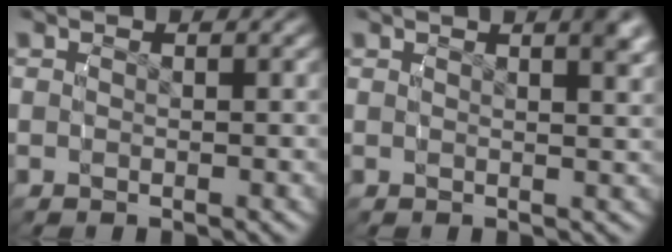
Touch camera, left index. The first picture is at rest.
{"total": 1.9, "force": [1.0, 0.0, 1.6], "torque": [-0.018, 0.002, 0.017]}